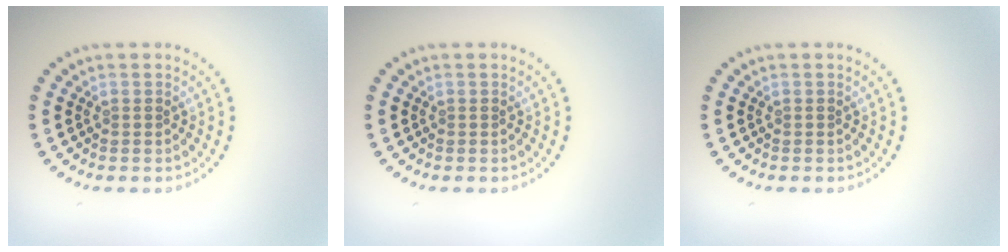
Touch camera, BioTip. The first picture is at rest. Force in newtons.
{"total": 0.0}
{"total": 0.0}